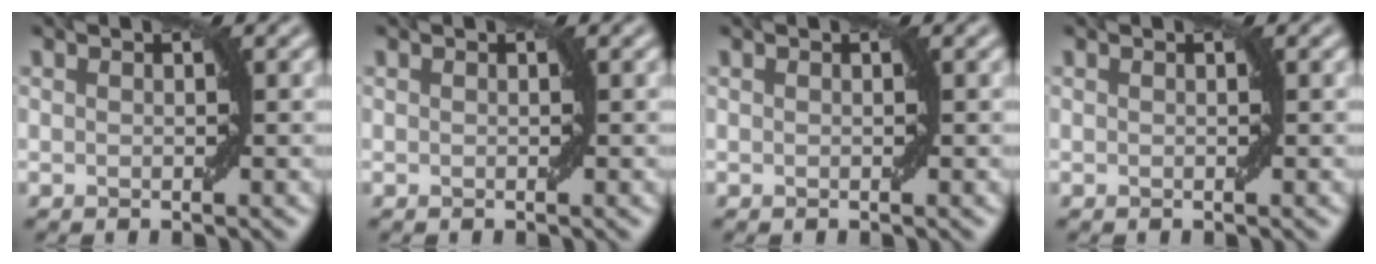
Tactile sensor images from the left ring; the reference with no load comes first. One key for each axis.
{"total": 0.0}
{"total": 0.0}
{"total": 0.0}